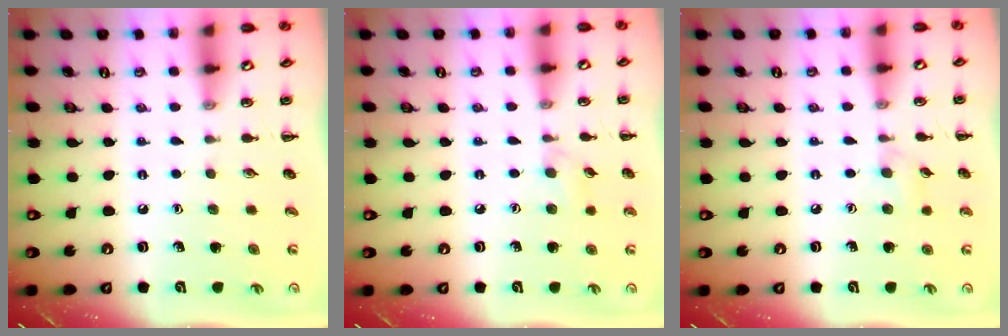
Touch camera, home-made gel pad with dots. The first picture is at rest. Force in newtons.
{"total": 6.1, "press": 5.7, "slide": 2.2}
{"total": 6.1, "press": 5.7, "slide": 2.2}